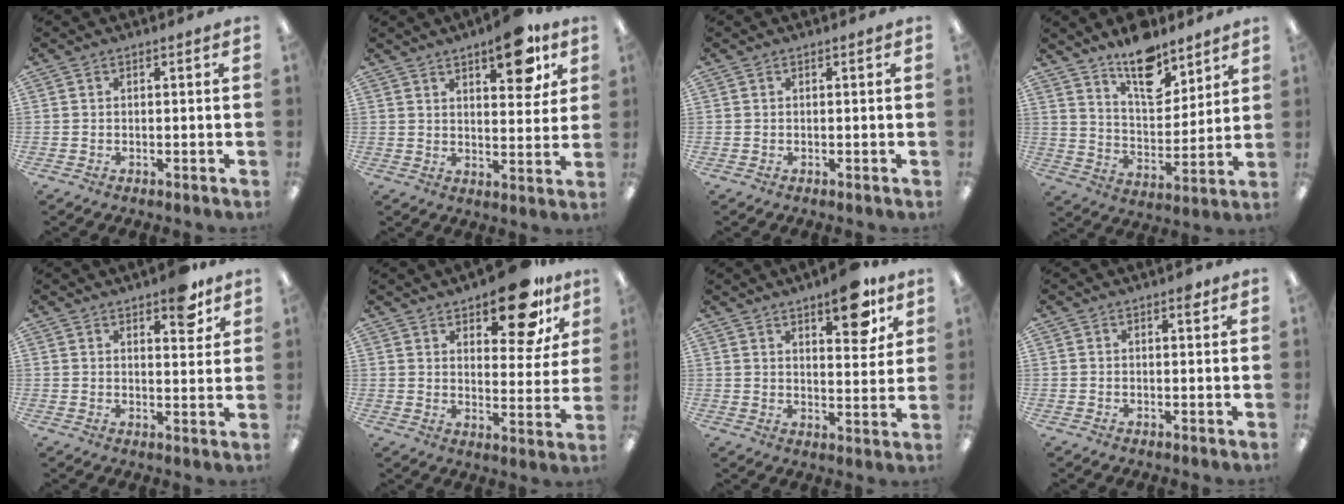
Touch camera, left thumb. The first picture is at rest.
{"total": 11.1, "force": [7.2, 4.1, 7.5], "torque": [-0.079, -0.041, 0.113]}
{"total": 0.0}
{"total": 14.0, "force": [10.7, 6.2, 6.6], "torque": [-0.096, -0.066, 0.190]}
{"total": 7.0, "force": [5.0, 2.8, 4.0], "torque": [-0.043, -0.026, 0.081]}
{"total": 15.3, "force": [10.7, 6.4, 8.9], "torque": [-0.113, -0.059, 0.178]}
{"total": 11.0, "force": [7.3, 3.8, 7.2], "torque": [-0.074, -0.045, 0.116]}
{"total": 1.9, "force": [1.1, 0.7, 1.3], "torque": [-0.004, -0.007, 0.013]}